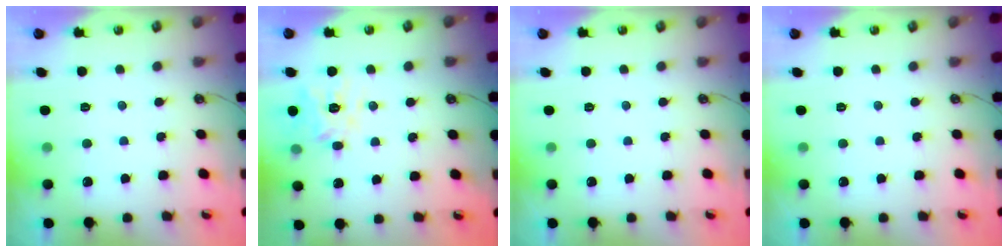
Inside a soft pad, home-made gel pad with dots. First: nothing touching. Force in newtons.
{"total": 12.8, "press": 12.8, "slide": 1.2}
{"total": 0.0}
{"total": 0.0}